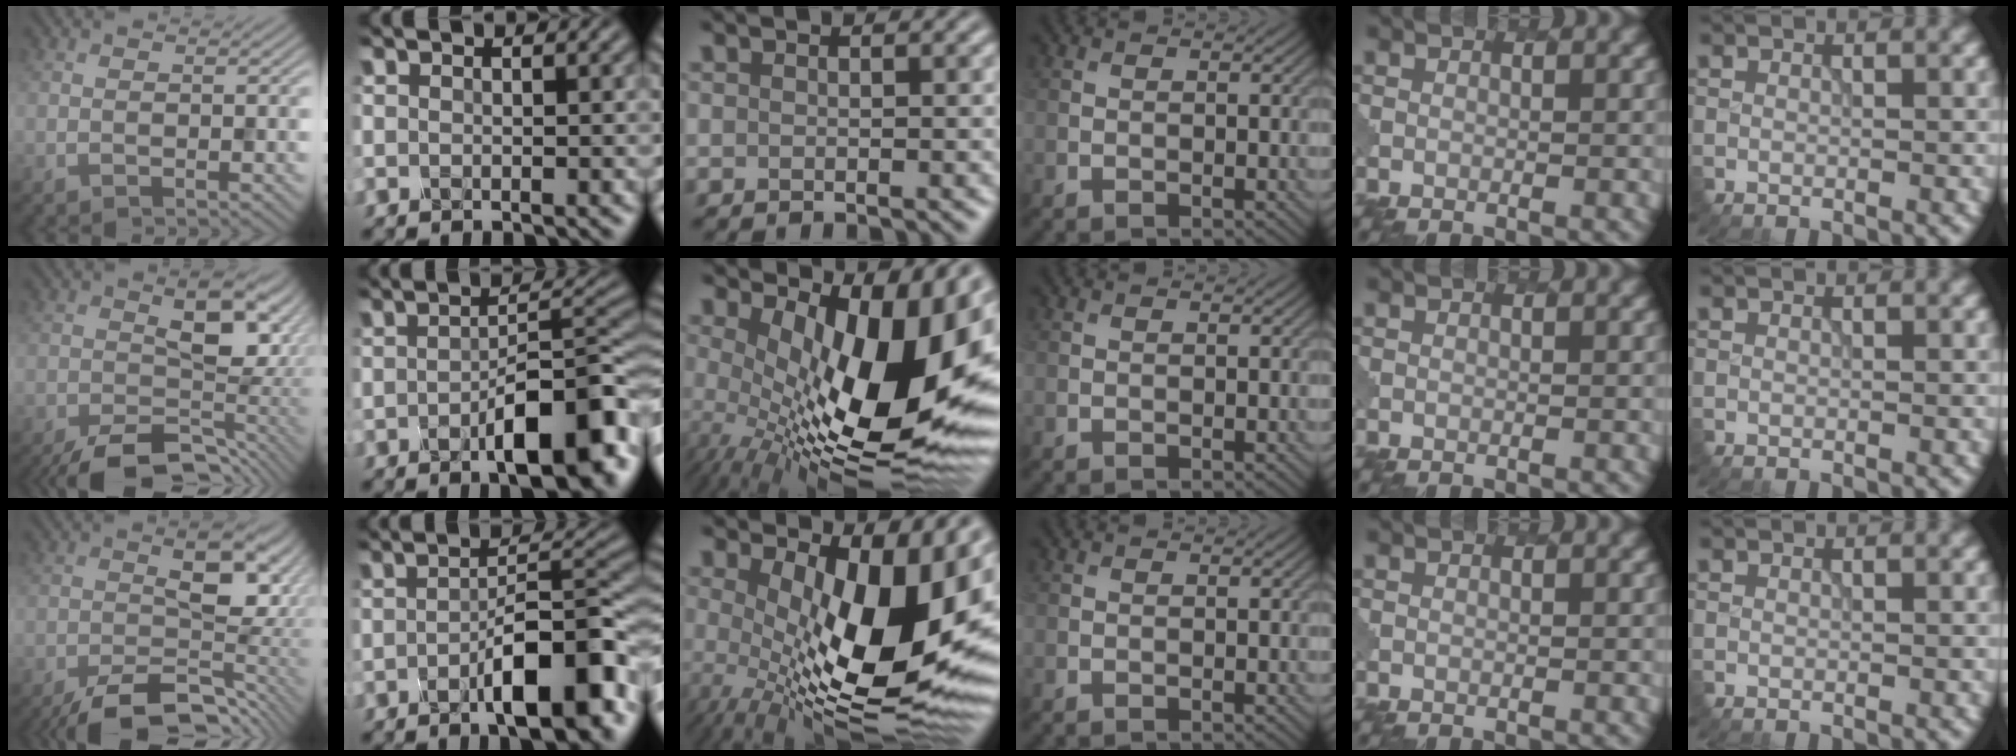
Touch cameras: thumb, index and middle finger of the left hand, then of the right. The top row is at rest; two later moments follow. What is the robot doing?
{"motion": "dispense", "object": "glue stick"}